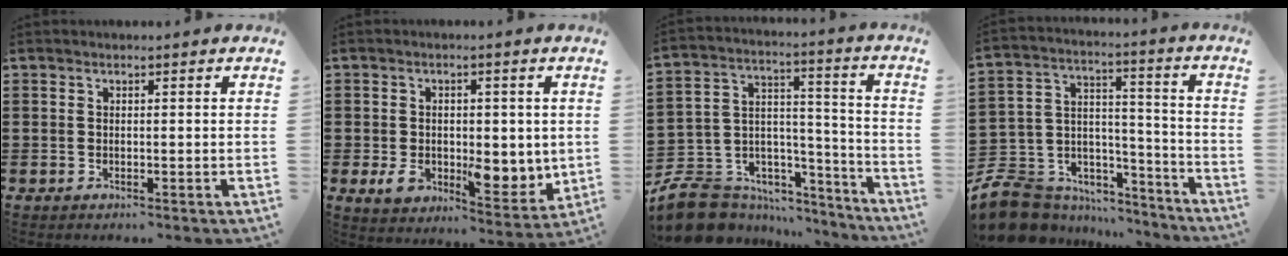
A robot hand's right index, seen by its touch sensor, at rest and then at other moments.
{"total": 8.1, "force": [-0.7, 5.4, 6.0], "torque": [-0.105, -0.001, -0.012]}
{"total": 8.8, "force": [-6.9, 5.4, 1.4], "torque": [-0.056, -0.001, -0.126]}
{"total": 9.0, "force": [-6.7, 5.7, 1.5], "torque": [-0.065, -0.004, -0.125]}